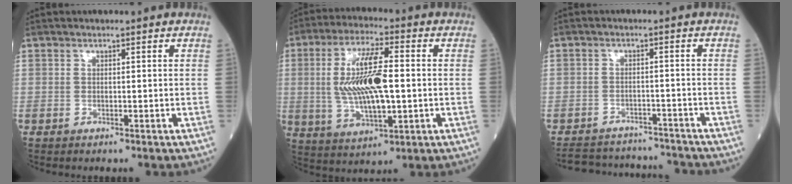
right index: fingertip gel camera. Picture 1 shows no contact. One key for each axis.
{"total": 12.7, "fx": 0.2, "fy": 3.4, "fz": 12.3, "tx": -0.243, "ty": 0.005, "tz": 0.008}
{"total": 11.8, "fx": -11.1, "fy": 3.6, "fz": 2.0, "tx": -0.035, "ty": 0.015, "tz": -0.148}